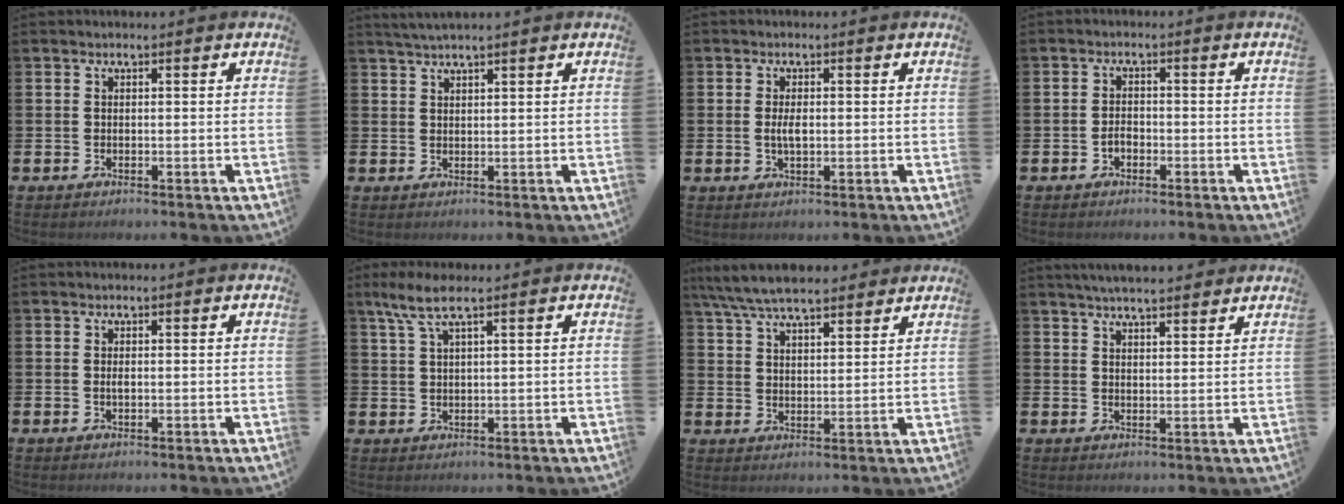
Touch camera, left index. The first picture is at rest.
{"total": 1.9, "force": [1.8, 0.0, 0.7], "torque": [-0.024, 0.002, 0.034]}
{"total": 2.3, "force": [-0.2, 1.0, 2.1], "torque": [-0.040, 0.002, -0.005]}
{"total": 1.5, "force": [-0.6, 1.1, 0.9], "torque": [-0.014, 0.000, -0.014]}
{"total": 0.5, "force": [-0.2, 0.2, 0.5], "torque": [-0.010, -0.001, -0.003]}
{"total": 5.0, "force": [3.2, 1.0, 3.7], "torque": [-0.085, 0.004, 0.057]}
{"total": 7.1, "force": [6.6, 1.4, 2.2], "torque": [-0.071, -0.020, 0.123]}
{"total": 4.1, "force": [4.0, 0.3, 0.9], "torque": [-0.025, -0.014, 0.073]}